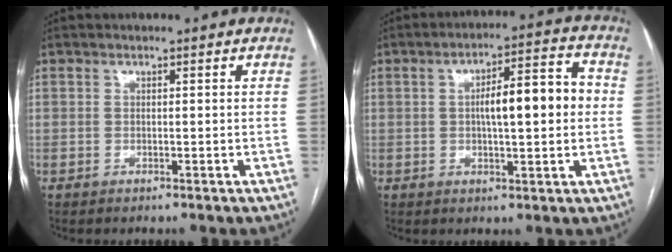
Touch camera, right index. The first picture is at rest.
{"total": 9.9, "force": [0.4, 2.1, 9.7], "torque": [-0.149, 0.027, 0.007]}